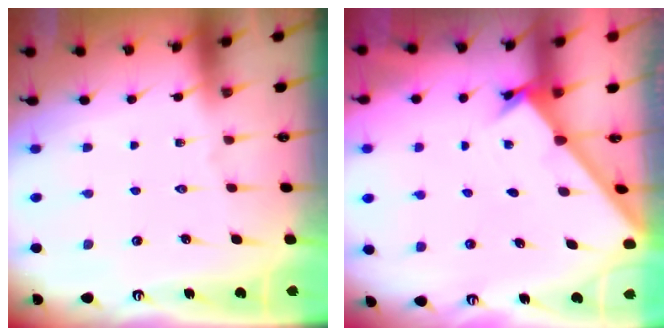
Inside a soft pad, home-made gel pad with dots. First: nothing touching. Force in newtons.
{"total": 1.7, "press": 1.7, "slide": 0.2}